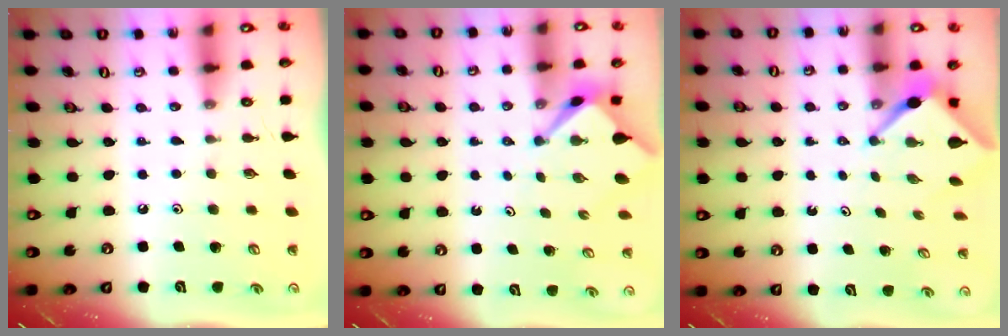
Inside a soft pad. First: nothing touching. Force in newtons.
{"total": 2.4, "press": 2.4, "slide": 0.2}
{"total": 3.3, "press": 3.3, "slide": 0.2}